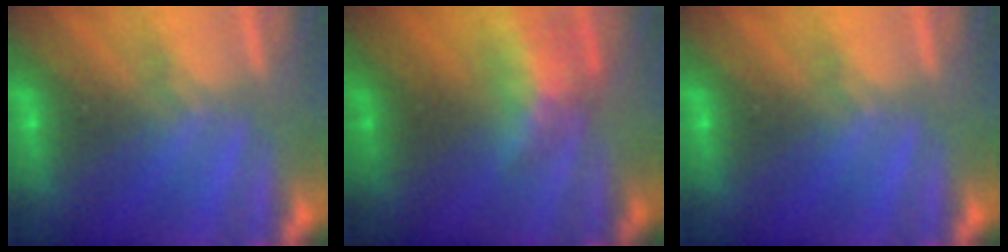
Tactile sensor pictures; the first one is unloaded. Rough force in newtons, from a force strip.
{"total": 2.3}
{"total": 0.0}